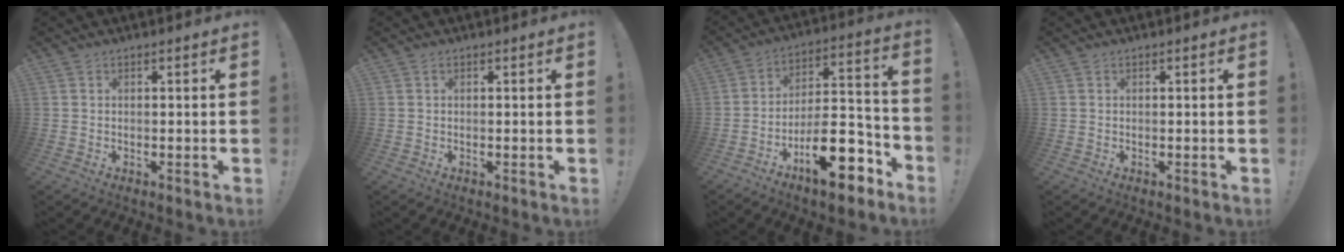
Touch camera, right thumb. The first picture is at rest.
{"total": 0.0}
{"total": 18.8, "force": [-10.4, 7.7, 13.5], "torque": [-0.192, 0.068, -0.164]}
{"total": 0.0}